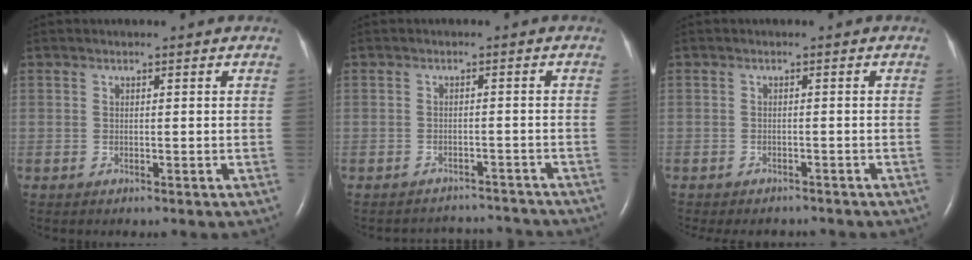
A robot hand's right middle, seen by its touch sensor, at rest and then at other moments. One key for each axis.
{"total": 6.5, "fx": -6.3, "fy": 1.0, "fz": -0.7, "tx": 0.007, "ty": 0.016, "tz": -0.076}
{"total": 6.2, "fx": -5.7, "fy": 2.0, "fz": 1.6, "tx": -0.018, "ty": -0.003, "tz": -0.069}